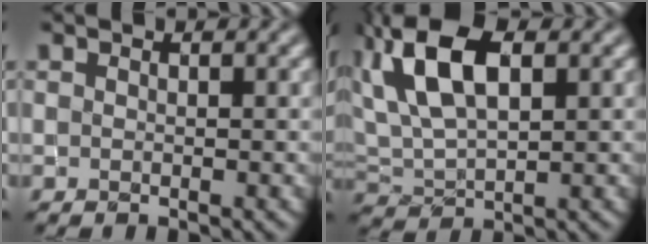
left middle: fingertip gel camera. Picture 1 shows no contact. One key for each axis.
{"total": 8.9, "fx": 3.5, "fy": 4.5, "fz": 6.8, "tx": -0.148, "ty": 0.028, "tz": 0.063}